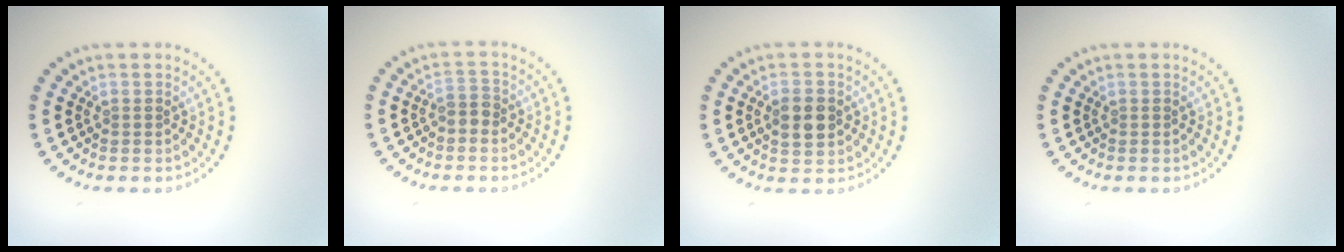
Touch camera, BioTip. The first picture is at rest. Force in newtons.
{"total": 1.4, "press": 1.2, "slide": 0.7}
{"total": 2.9, "press": 2.9, "slide": 0.1}
{"total": 0.0}